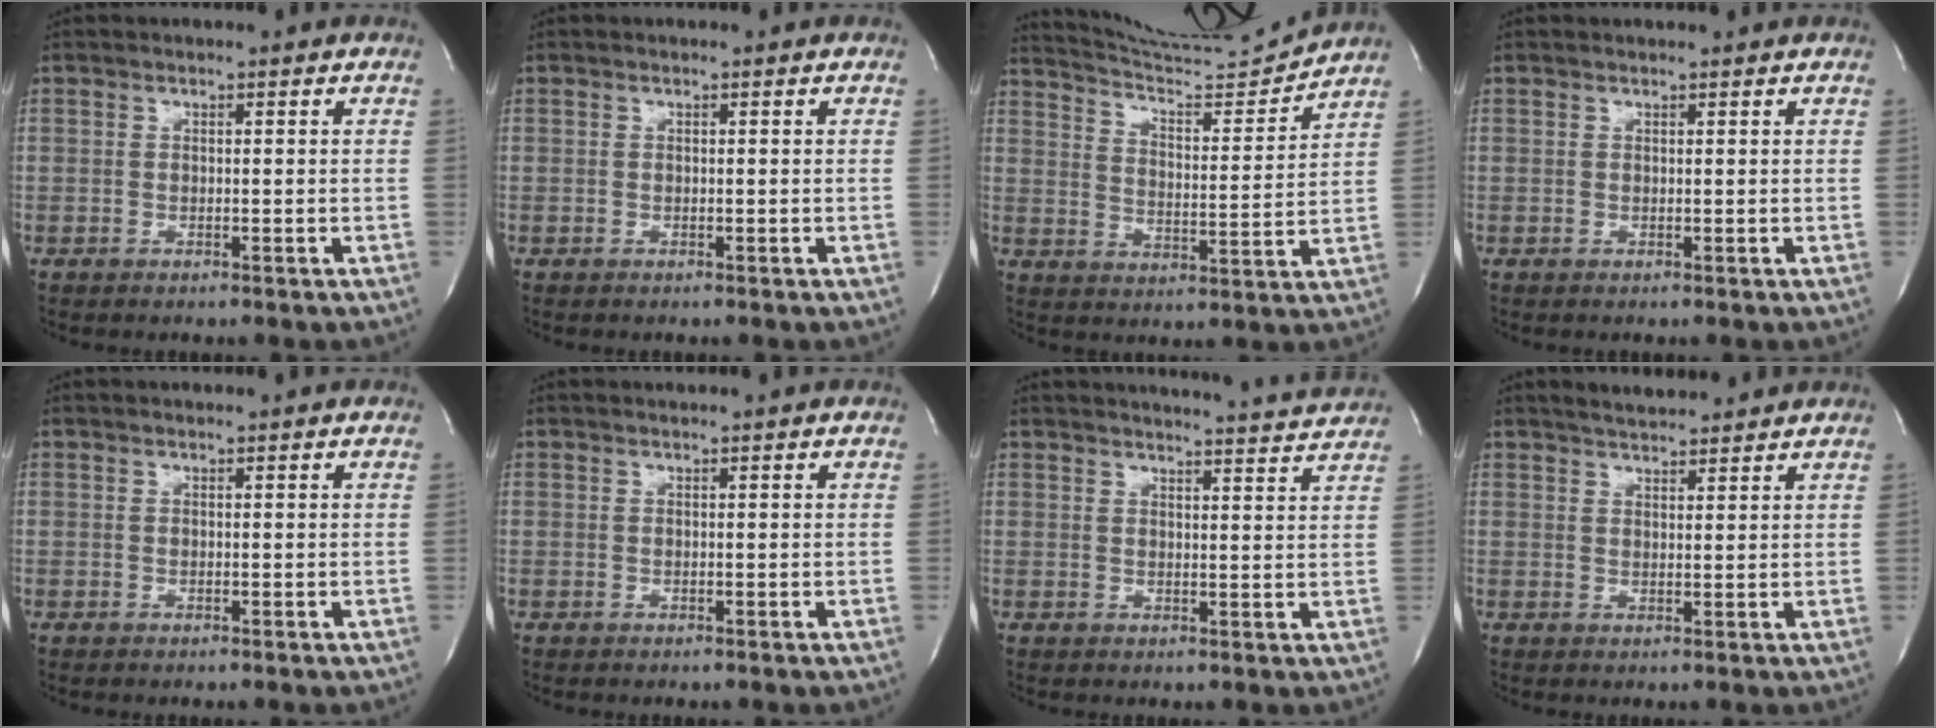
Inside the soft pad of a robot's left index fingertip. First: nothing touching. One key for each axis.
{"total": 0.0}
{"total": 12.4, "fx": 12.2, "fy": -1.6, "fz": 1.4, "tx": -0.034, "ty": -0.034, "tz": 0.195}
{"total": 1.8, "fx": 1.8, "fy": 0.1, "fz": 0.4, "tx": -0.008, "ty": 0.009, "tz": 0.023}
{"total": 0.8, "fx": 0.7, "fy": 0.0, "fz": 0.3, "tx": -0.008, "ty": 0.008, "tz": 0.014}
{"total": 0.9, "fx": 0.8, "fy": -0.1, "fz": 0.2, "tx": -0.006, "ty": 0.009, "tz": 0.017}
{"total": 11.6, "fx": 11.4, "fy": -0.3, "fz": 2.2, "tx": -0.032, "ty": -0.026, "tz": 0.127}
{"total": 8.9, "fx": 8.2, "fy": 1.2, "fz": 3.2, "tx": -0.056, "ty": 0.014, "tz": 0.122}